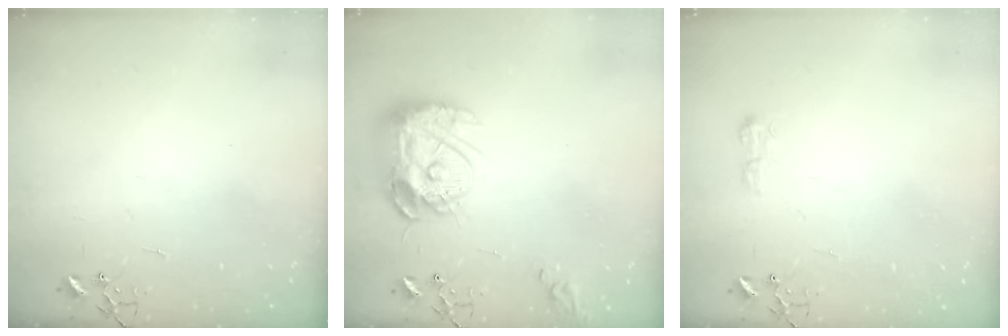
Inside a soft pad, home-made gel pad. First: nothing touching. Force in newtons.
{"total": 17.5, "press": 17.4, "slide": 1.8}
{"total": 6.4, "press": 6.4, "slide": 0.8}